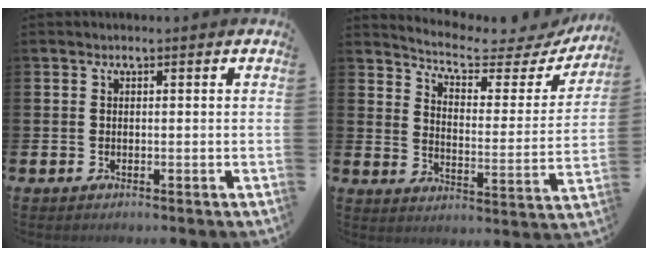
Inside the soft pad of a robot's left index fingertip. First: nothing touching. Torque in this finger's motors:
{"motor_torque": [1.02, -1.12, 0.29, 0.02]}